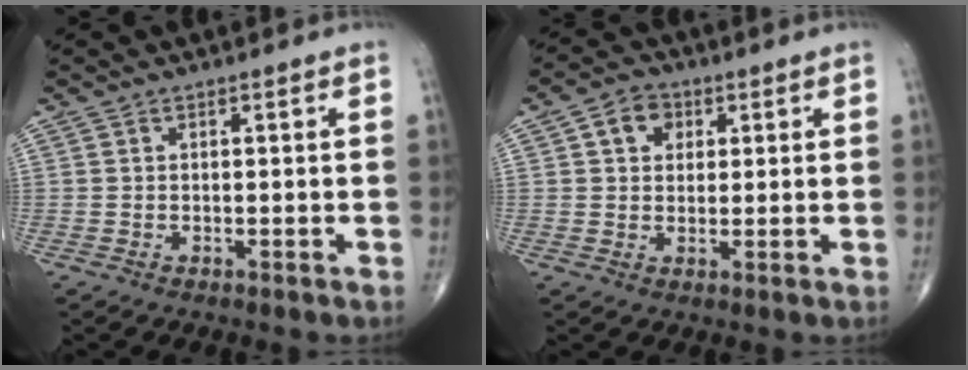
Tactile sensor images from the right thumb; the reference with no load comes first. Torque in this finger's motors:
{"motor_torque": [-0.09, 0.15, -0.01, -0.01, 0.09]}